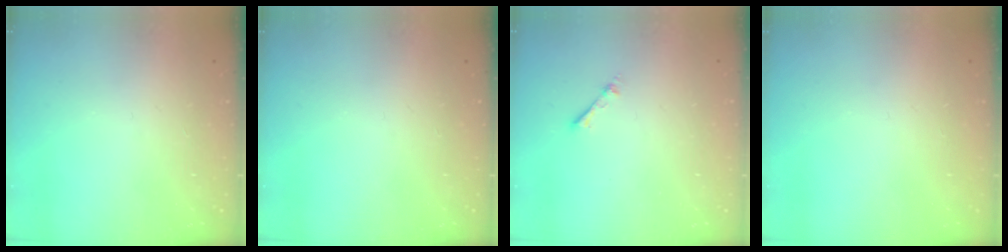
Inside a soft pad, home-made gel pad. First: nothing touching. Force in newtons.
{"total": 0.0}
{"total": 1.9, "press": 1.9, "slide": 0.3}
{"total": 0.0}